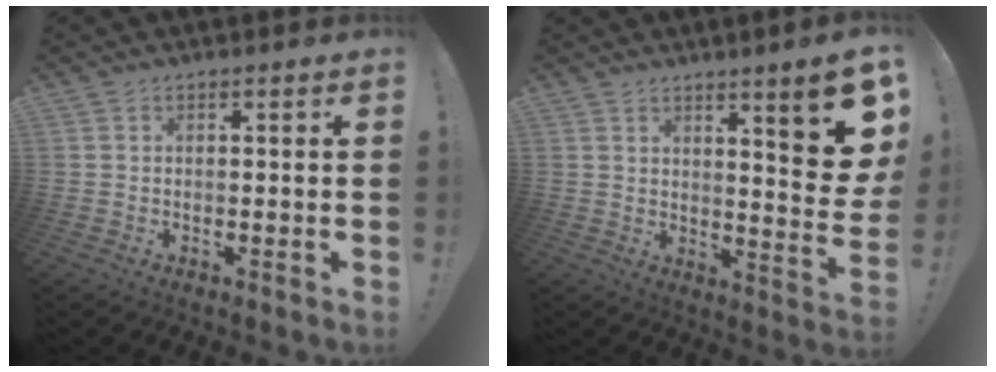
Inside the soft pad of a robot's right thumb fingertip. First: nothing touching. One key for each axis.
{"total": 12.6, "fx": 6.1, "fy": 1.3, "fz": 10.9, "tx": -0.130, "ty": -0.062, "tz": 0.087}